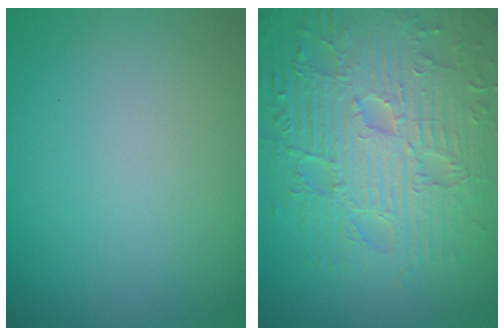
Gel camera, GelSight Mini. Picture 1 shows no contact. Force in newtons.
{"total": 9.6, "press": 6.9, "slide": 6.7}